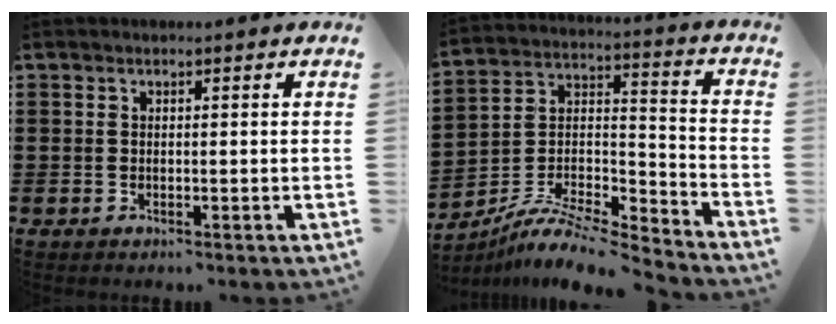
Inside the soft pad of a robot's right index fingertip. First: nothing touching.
{"total": 8.7, "force": [-7.8, 1.9, 3.2], "torque": [-0.065, 0.011, -0.158]}